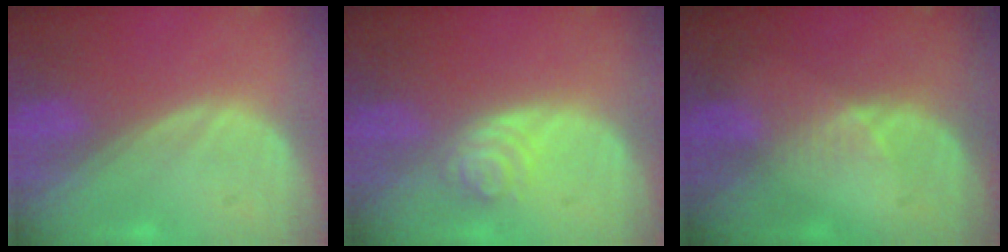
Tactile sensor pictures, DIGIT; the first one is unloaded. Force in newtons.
{"total": 4.0, "press": 3.6, "slide": 1.7}
{"total": 2.3, "press": 1.8, "slide": 1.4}